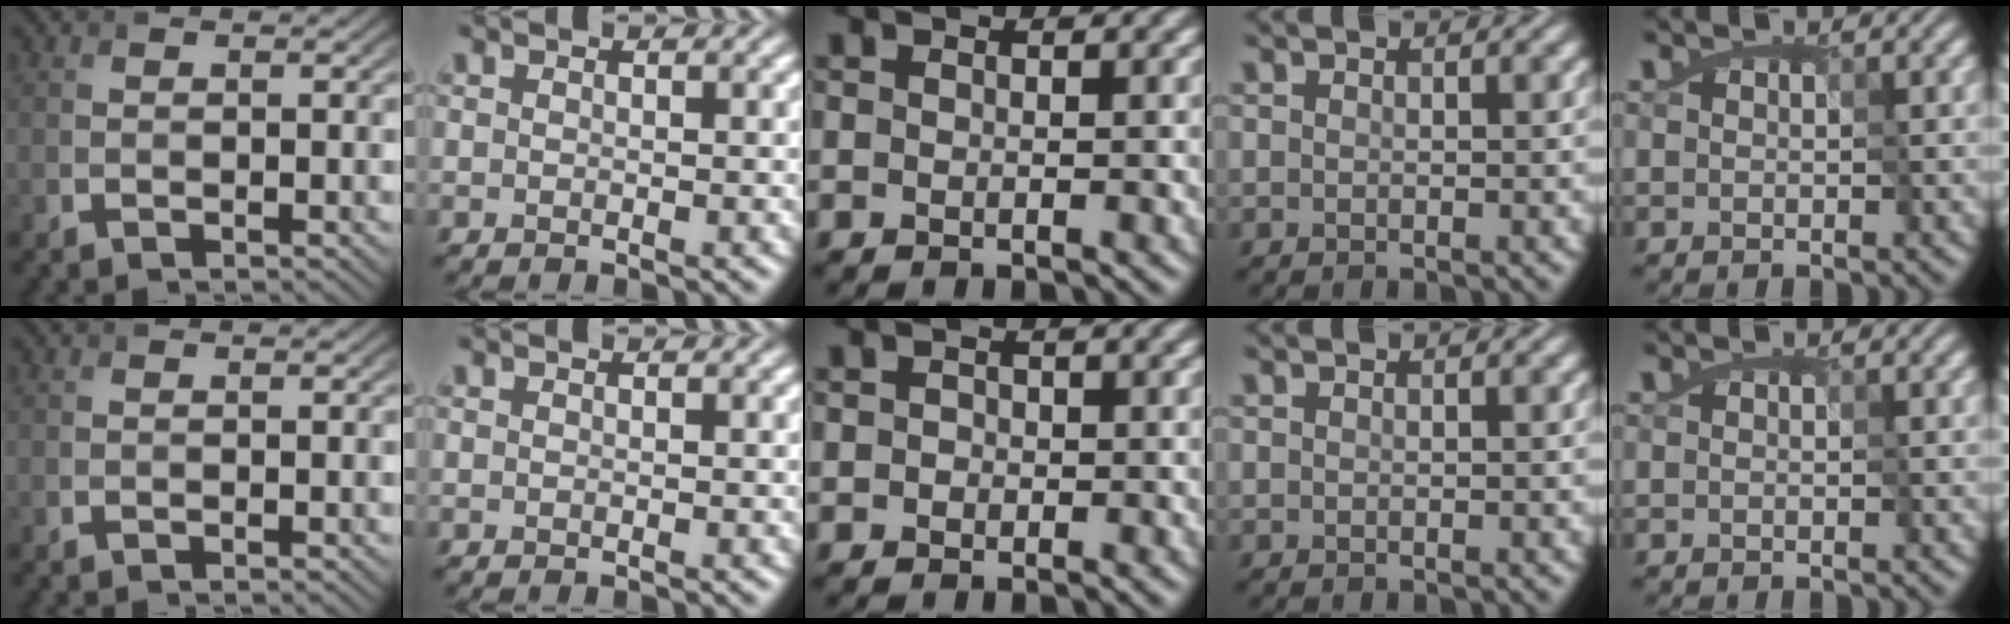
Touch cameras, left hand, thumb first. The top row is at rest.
{"middle": {"total": 0.6, "force": [-0.1, 0.6, 0.1], "torque": [0.004, -0.001, -0.003]}}